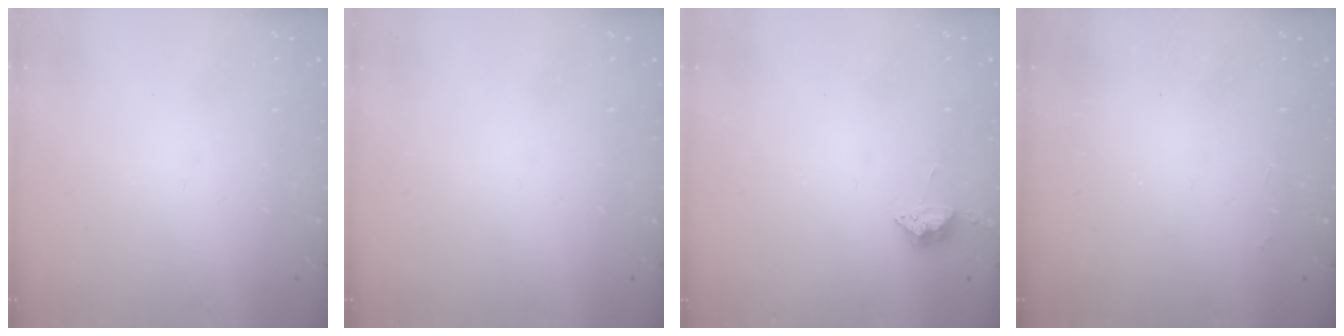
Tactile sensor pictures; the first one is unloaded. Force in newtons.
{"total": 0.0}
{"total": 3.7, "press": 3.7, "slide": 0.5}
{"total": 2.5, "press": 2.4, "slide": 0.4}